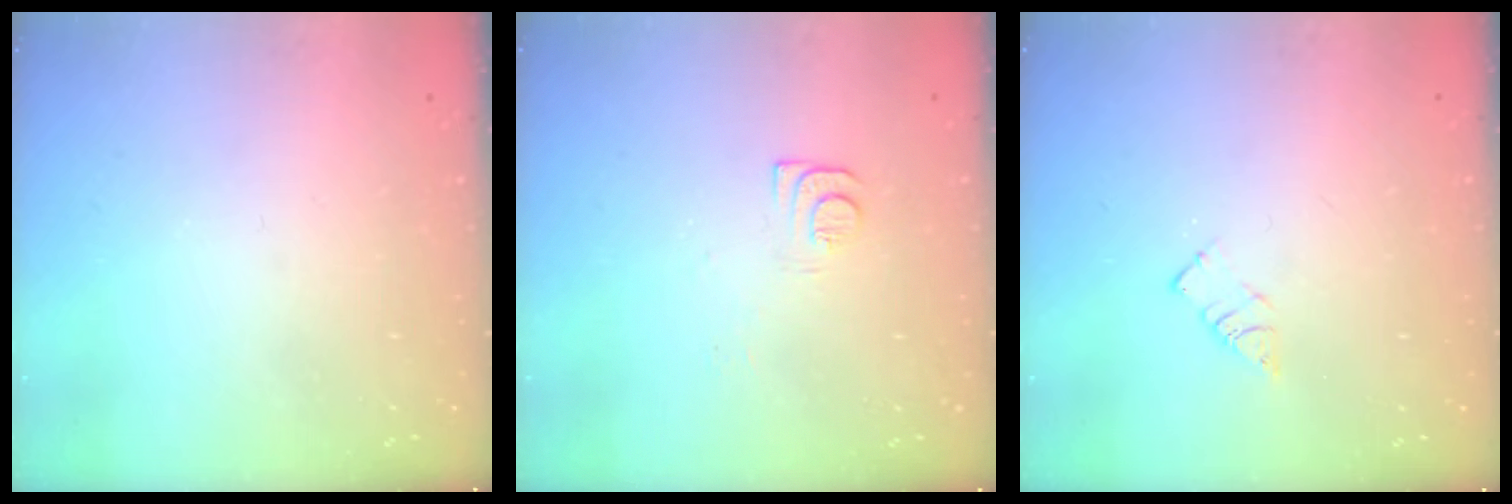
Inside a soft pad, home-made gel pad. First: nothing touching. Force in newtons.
{"total": 5.9, "press": 5.9, "slide": 0.8}
{"total": 3.6, "press": 3.6, "slide": 0.4}